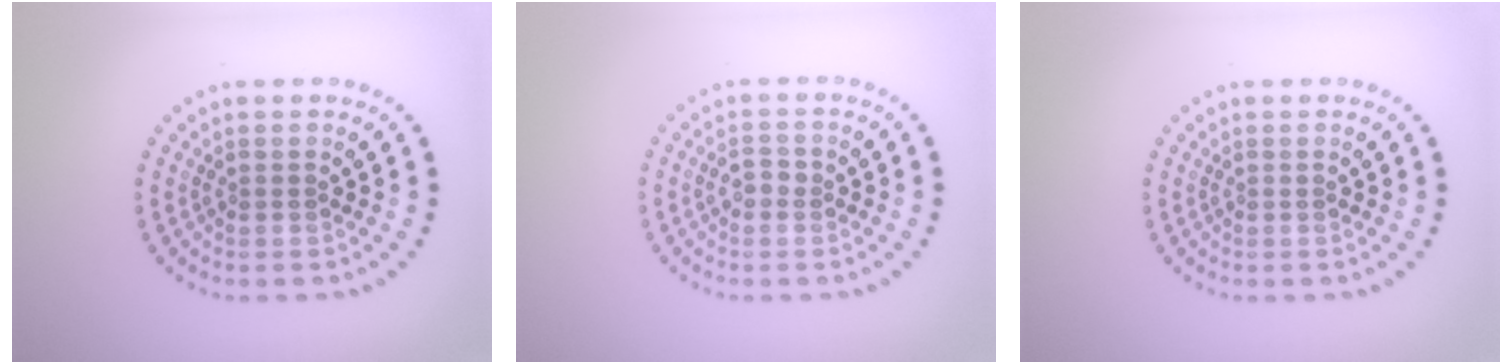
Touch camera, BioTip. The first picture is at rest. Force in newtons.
{"total": 1.3, "press": 1.3, "slide": 0.0}
{"total": 0.0}